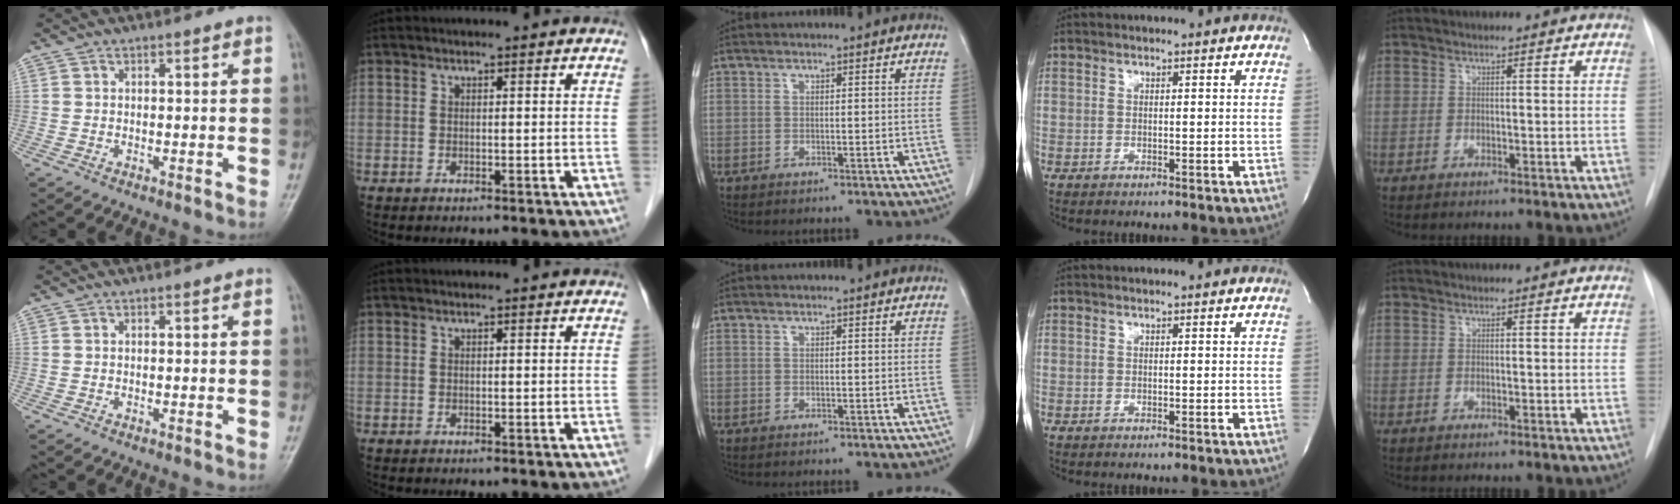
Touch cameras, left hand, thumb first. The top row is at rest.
{}